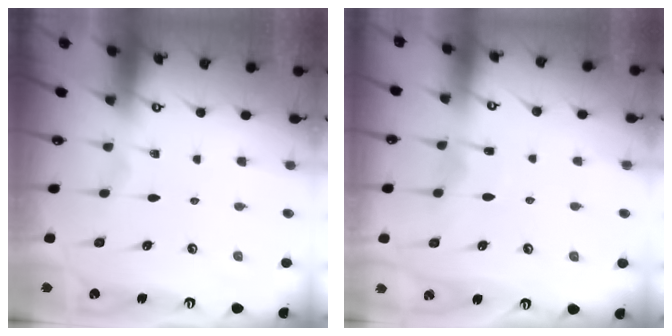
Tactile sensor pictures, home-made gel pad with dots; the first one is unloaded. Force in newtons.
{"total": 4.7, "press": 4.7, "slide": 0.6}